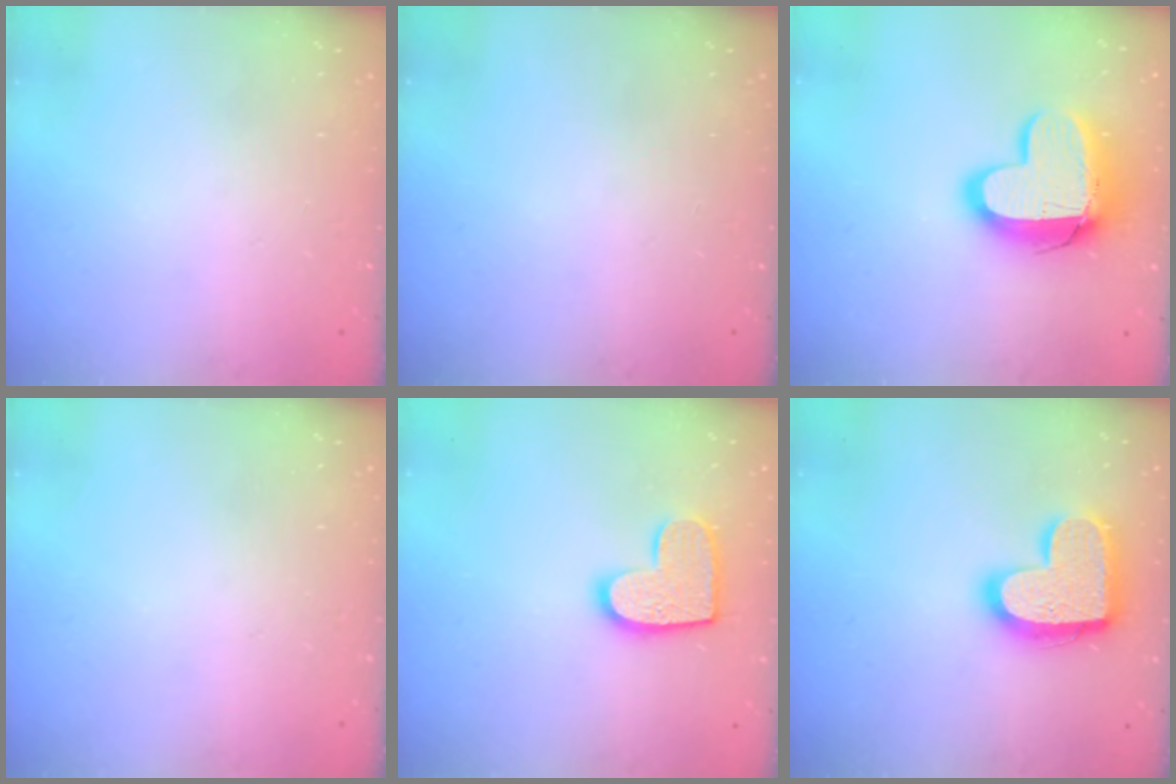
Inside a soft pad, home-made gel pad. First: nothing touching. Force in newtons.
{"total": 0.0}
{"total": 15.0, "press": 14.9, "slide": 1.3}
{"total": 0.0}
{"total": 12.1, "press": 12.0, "slide": 0.6}
{"total": 18.5, "press": 18.5, "slide": 1.0}